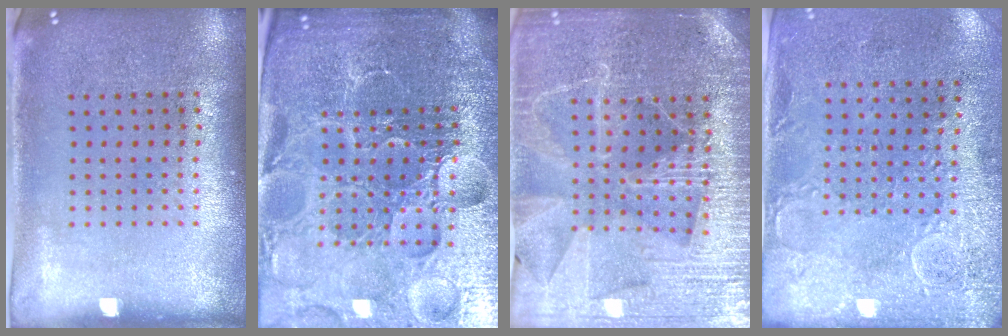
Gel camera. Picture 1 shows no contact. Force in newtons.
{"total": 6.7, "press": 5.9, "slide": 3.2}
{"total": 4.1, "press": 3.9, "slide": 1.4}
{"total": 2.9, "press": 2.4, "slide": 1.7}